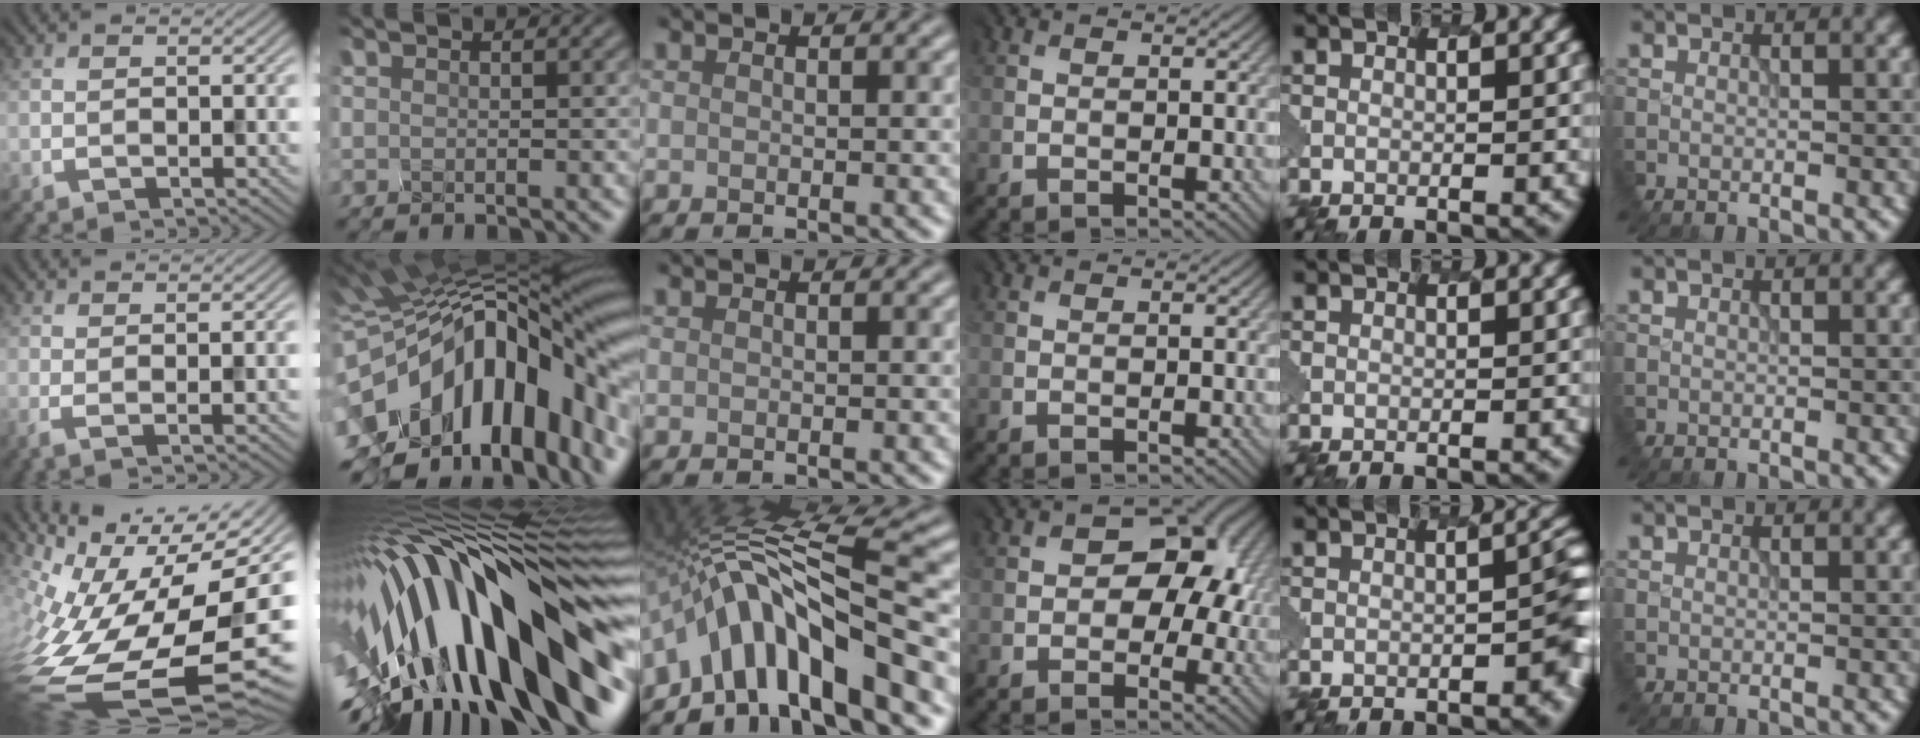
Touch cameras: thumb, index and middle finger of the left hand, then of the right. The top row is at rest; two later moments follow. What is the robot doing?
{"motion": "disassemble", "object": "hinged tin"}